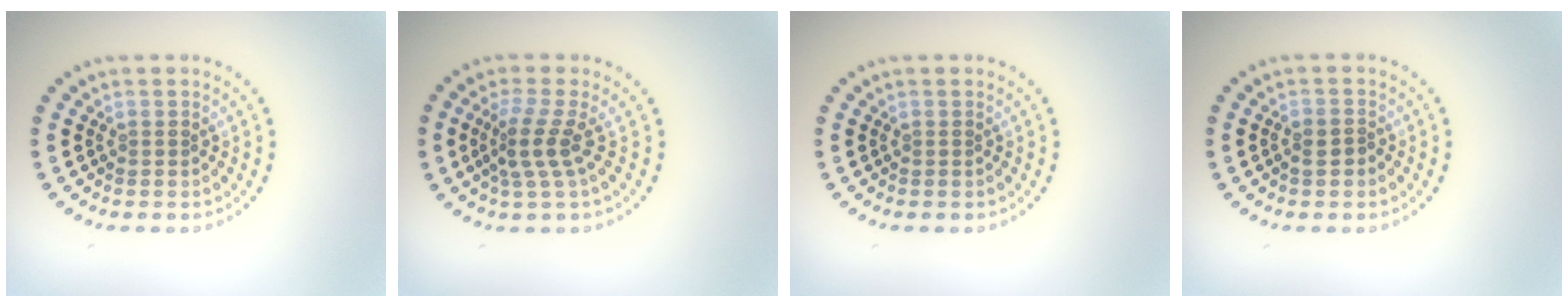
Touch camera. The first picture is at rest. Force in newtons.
{"total": 2.9, "press": 2.0, "slide": 2.0}
{"total": 0.0}
{"total": 1.5, "press": 1.5, "slide": 0.4}